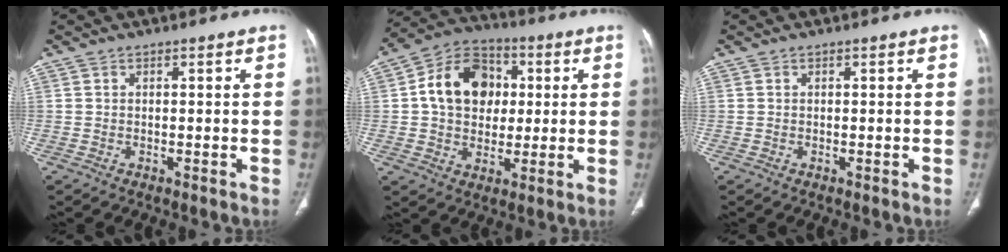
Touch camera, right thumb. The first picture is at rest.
{"total": 14.3, "force": [2.1, 11.1, 8.8], "torque": [-0.117, 0.015, 0.029]}
{"total": 0.0}